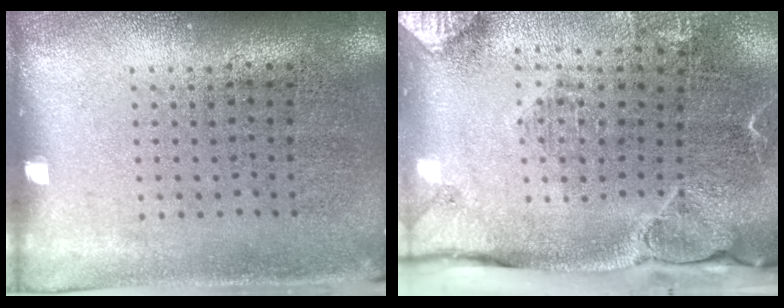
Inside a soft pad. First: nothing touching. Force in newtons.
{"total": 2.9, "press": 2.2, "slide": 1.8}